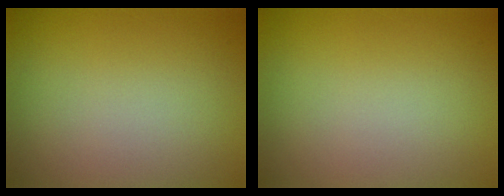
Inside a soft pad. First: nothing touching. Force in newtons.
{"total": 0.0}